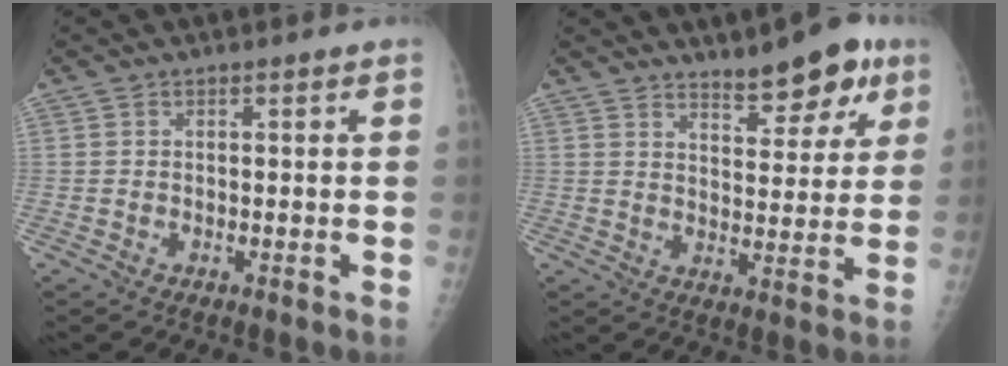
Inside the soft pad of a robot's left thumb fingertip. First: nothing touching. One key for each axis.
{"total": 9.9, "fx": 6.8, "fy": 3.7, "fz": 6.3, "tx": -0.057, "ty": -0.037, "tz": 0.100}